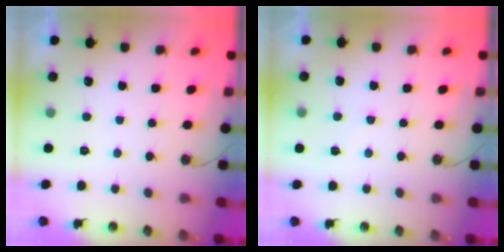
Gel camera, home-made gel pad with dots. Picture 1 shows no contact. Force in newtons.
{"total": 2.9, "press": 2.9, "slide": 0.4}